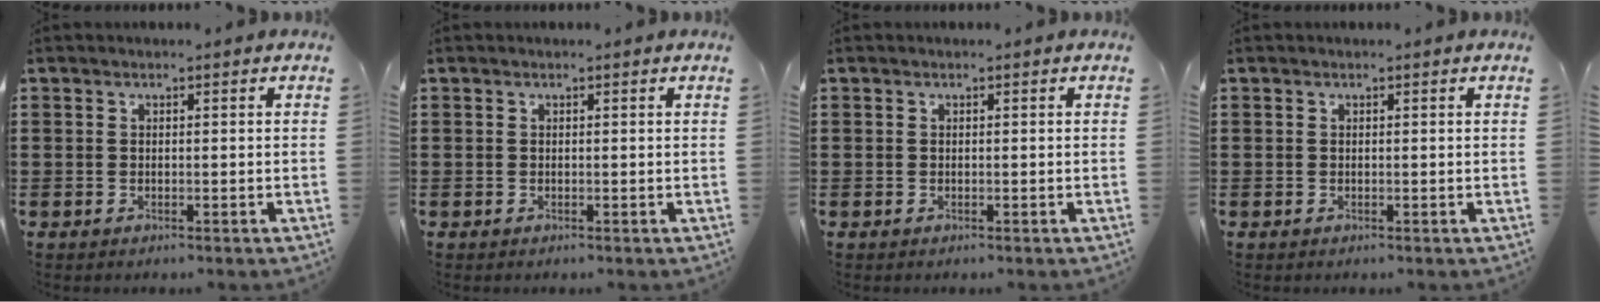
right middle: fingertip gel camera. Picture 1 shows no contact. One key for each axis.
{"total": 0.0}
{"total": 0.0}
{"total": 0.0}